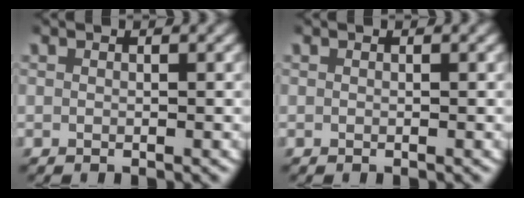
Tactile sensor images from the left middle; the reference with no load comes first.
{"total": 0.0}